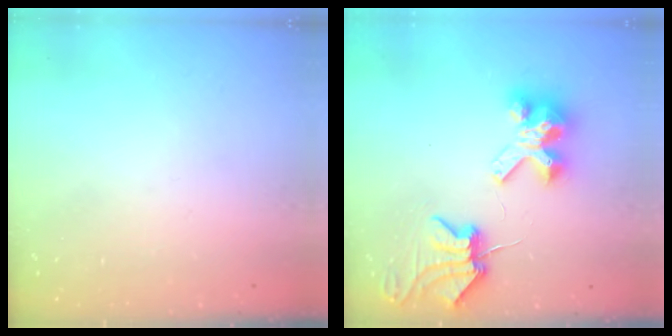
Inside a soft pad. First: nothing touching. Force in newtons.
{"total": 7.9, "press": 7.8, "slide": 1.0}